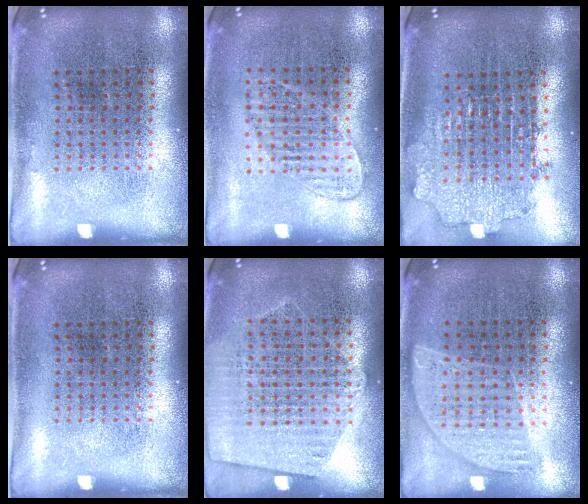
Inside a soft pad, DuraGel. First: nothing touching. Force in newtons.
{"total": 1.1, "press": 1.0, "slide": 0.5}
{"total": 2.0, "press": 1.5, "slide": 1.3}
{"total": 0.0}
{"total": 1.3, "press": 1.2, "slide": 0.5}
{"total": 0.8, "press": 0.8, "slide": 0.3}